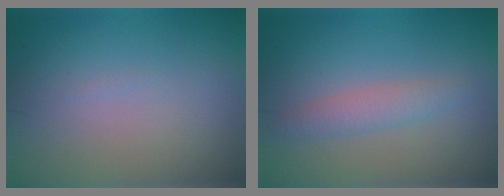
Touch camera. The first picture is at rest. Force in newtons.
{"total": 2.1, "press": 2.1, "slide": 0.1}